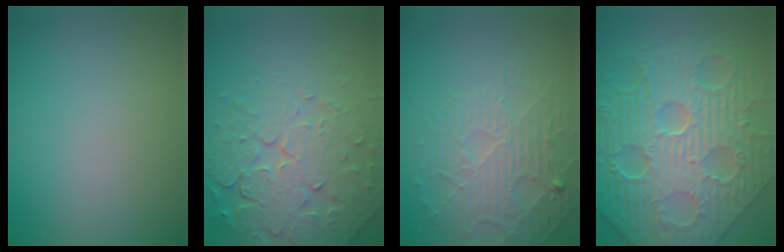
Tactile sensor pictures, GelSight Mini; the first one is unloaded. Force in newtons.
{"total": 8.1, "press": 5.8, "slide": 5.7}
{"total": 4.5, "press": 3.3, "slide": 3.1}
{"total": 11.5, "press": 7.9, "slide": 8.4}